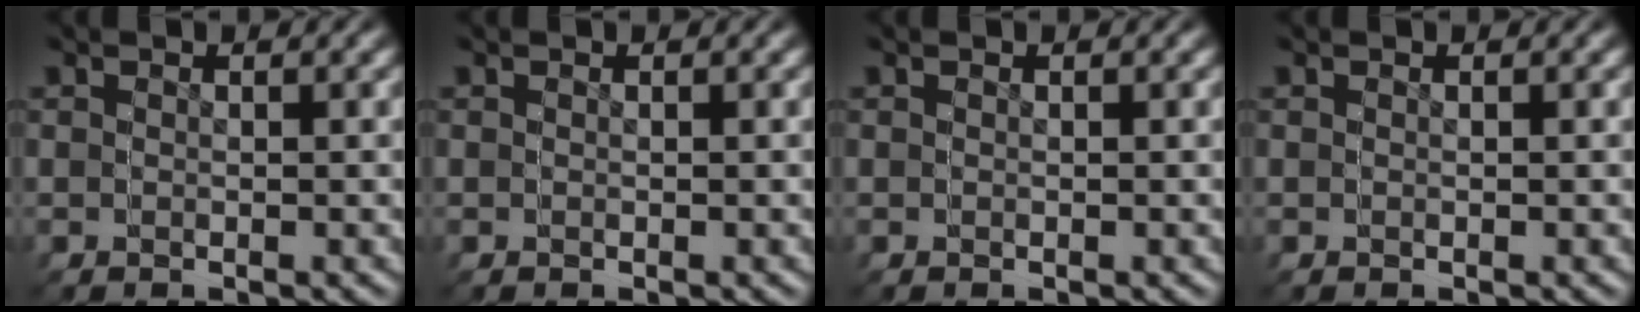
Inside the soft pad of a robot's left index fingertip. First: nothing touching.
{"total": 0.0}
{"total": 0.0}
{"total": 0.0}